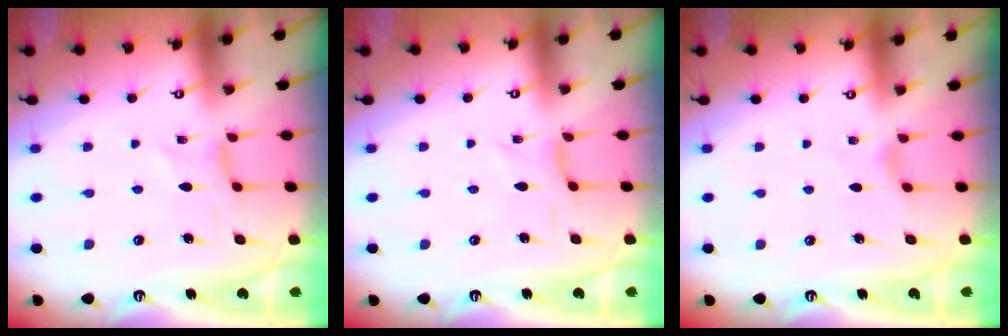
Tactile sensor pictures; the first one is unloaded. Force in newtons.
{"total": 0.8, "press": 0.7, "slide": 0.3}
{"total": 1.8, "press": 1.7, "slide": 0.5}